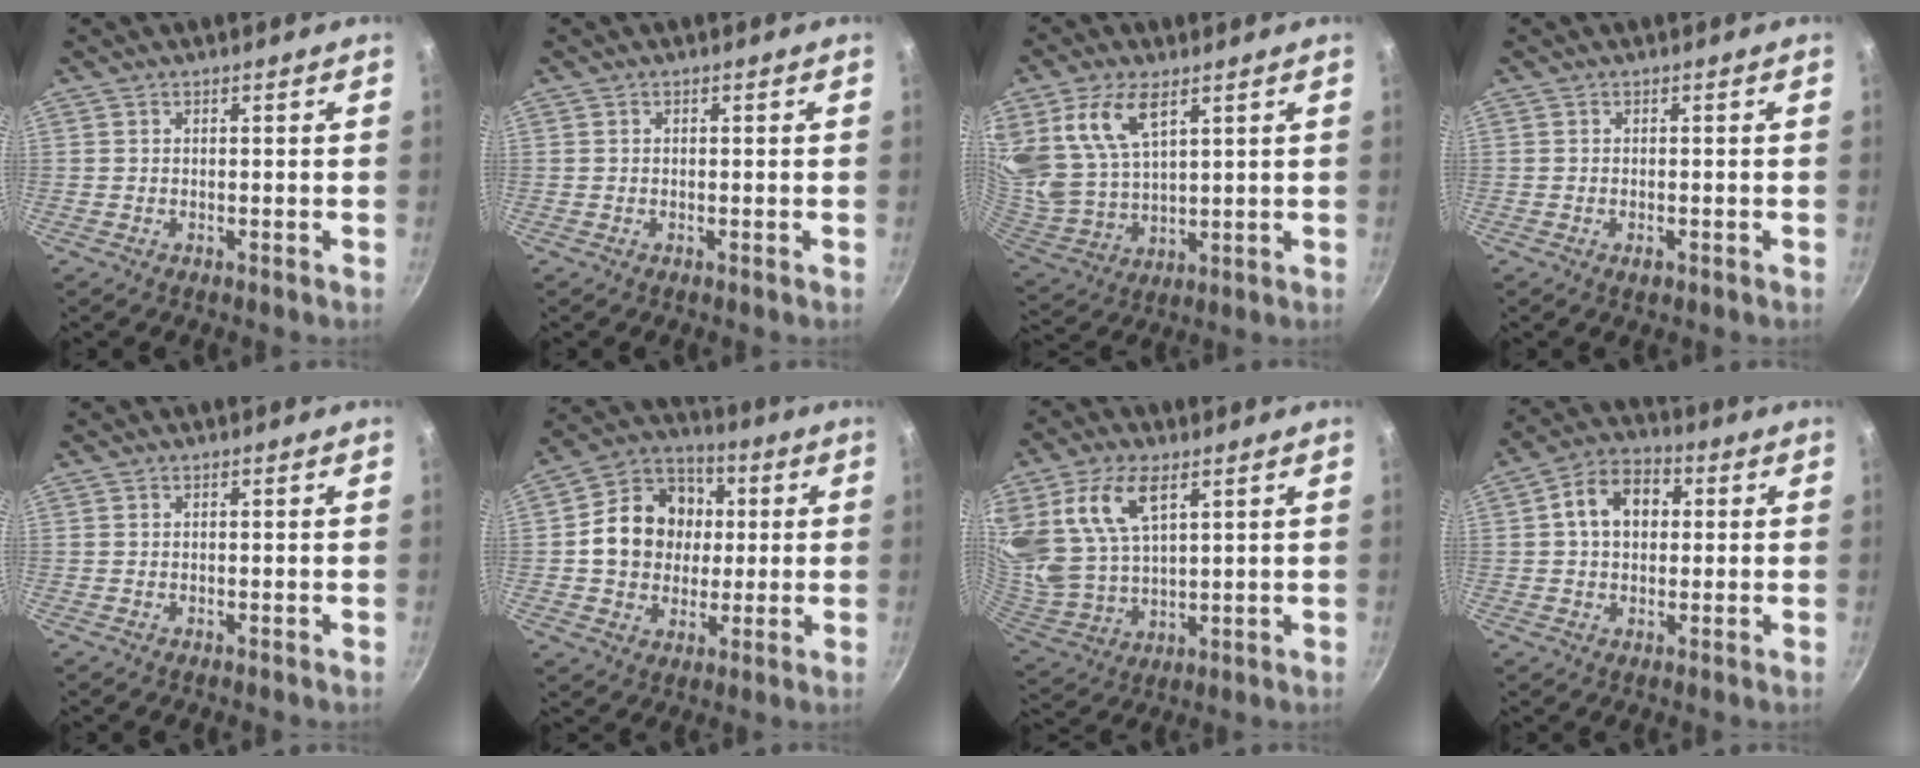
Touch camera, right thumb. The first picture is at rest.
{"total": 0.0}
{"total": 14.4, "force": [6.8, 7.9, 10.0], "torque": [-0.191, -0.034, 0.147]}
{"total": 1.3, "force": [-0.6, 0.6, 1.0], "torque": [-0.019, 0.000, -0.010]}
{"total": 0.0}
{"total": 15.5, "force": [1.3, 13.2, 8.1], "torque": [-0.104, 0.023, 0.016]}
{"total": 16.3, "force": [6.9, 9.2, 11.5], "torque": [-0.225, -0.025, 0.149]}
{"total": 9.8, "force": [1.6, 7.2, 6.5], "torque": [-0.076, 0.022, 0.010]}